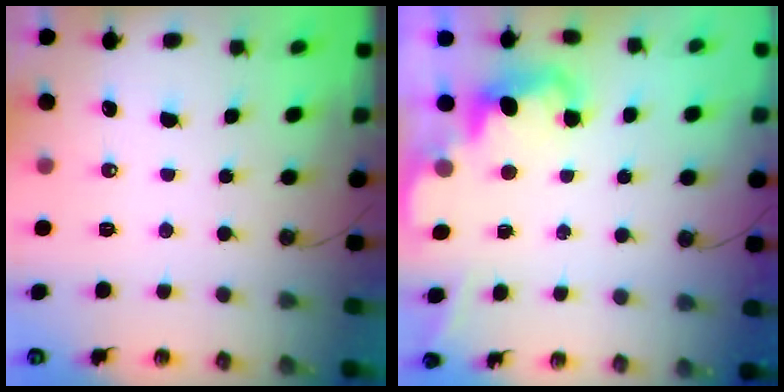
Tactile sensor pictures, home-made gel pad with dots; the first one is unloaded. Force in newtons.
{"total": 2.4, "press": 2.3, "slide": 0.6}